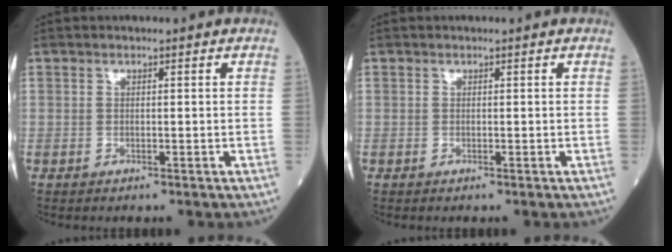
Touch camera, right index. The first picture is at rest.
{"total": 0.0}